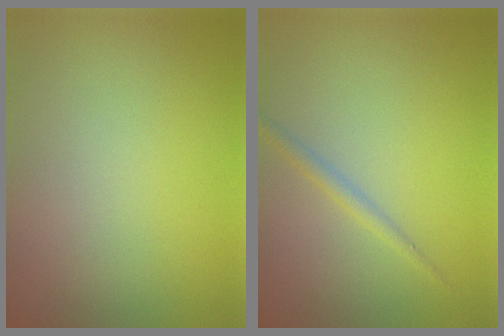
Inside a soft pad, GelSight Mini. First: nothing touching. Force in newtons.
{"total": 1.3, "press": 1.3, "slide": 0.0}